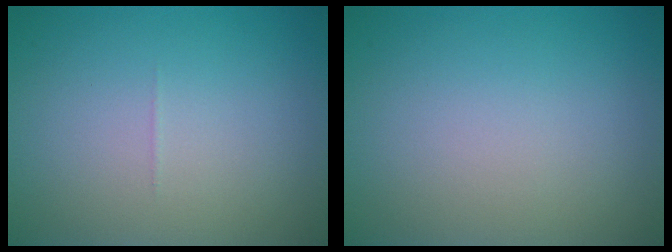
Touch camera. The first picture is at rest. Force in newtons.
{"total": 0.0}